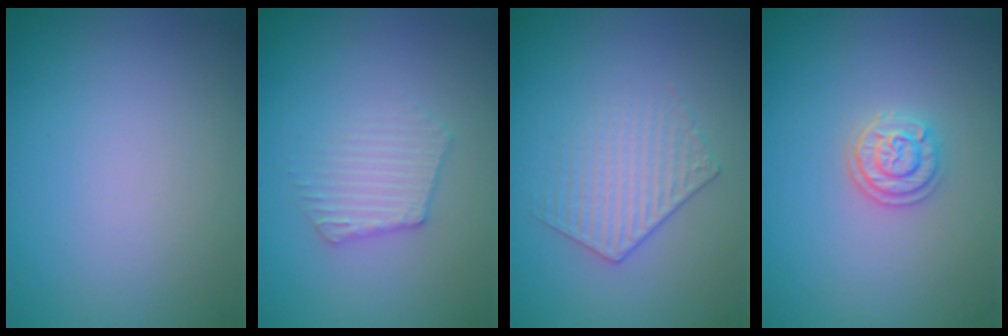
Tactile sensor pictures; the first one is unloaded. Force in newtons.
{"total": 2.4, "press": 2.4, "slide": 0.3}
{"total": 1.9, "press": 1.4, "slide": 1.3}
{"total": 2.2, "press": 2.1, "slide": 0.9}